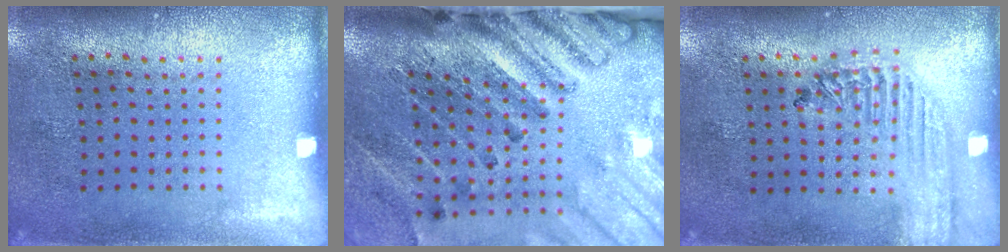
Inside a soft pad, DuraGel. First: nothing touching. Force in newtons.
{"total": 3.5, "press": 2.9, "slide": 1.9}
{"total": 1.9, "press": 1.7, "slide": 0.8}